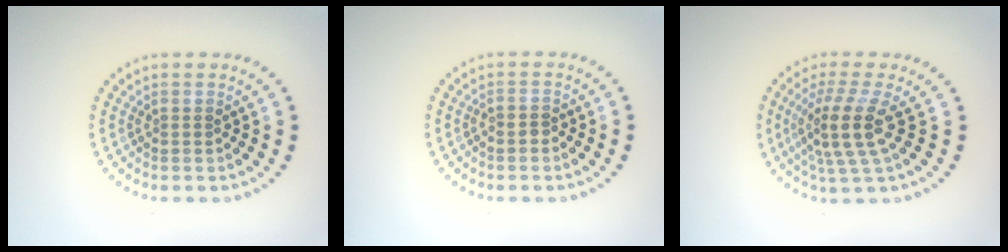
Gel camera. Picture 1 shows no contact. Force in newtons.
{"total": 0.8, "press": 0.5, "slide": 0.6}
{"total": 4.3, "press": 3.2, "slide": 2.8}